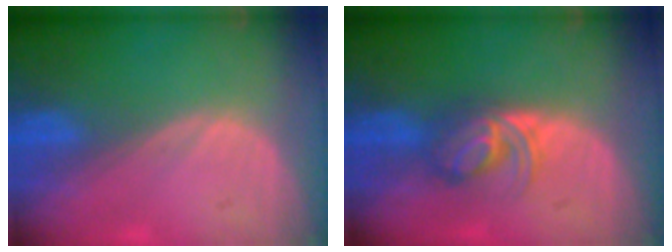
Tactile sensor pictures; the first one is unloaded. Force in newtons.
{"total": 5.9, "press": 5.0, "slide": 3.1}